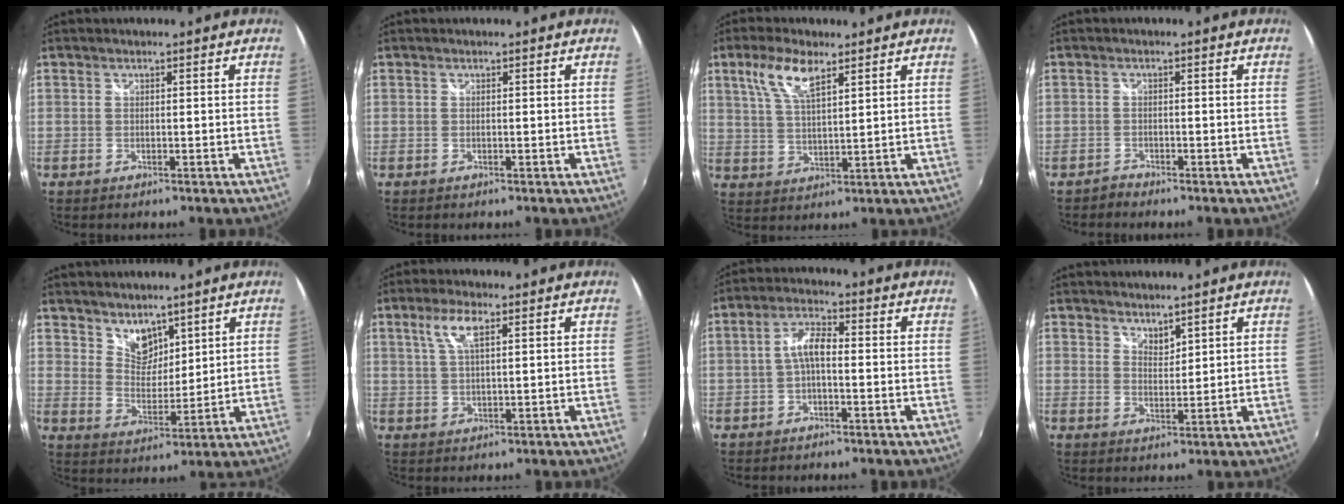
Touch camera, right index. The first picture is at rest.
{"total": 0.0}
{"total": 7.7, "force": [4.3, 2.6, 5.8], "torque": [-0.114, 0.009, 0.087]}
{"total": 1.3, "force": [-1.2, 0.3, -0.3], "torque": [0.004, 0.002, -0.024]}
{"total": 6.5, "force": [5.0, 3.6, 2.0], "torque": [-0.019, 0.003, 0.093]}
{"total": 4.8, "force": [2.2, 1.3, 4.1], "torque": [-0.081, 0.006, 0.043]}
{"total": 4.6, "force": [-0.9, 1.7, 4.2], "torque": [-0.084, 0.015, -0.018]}
{"total": 2.8, "force": [2.6, 0.9, 0.7], "torque": [-0.008, 0.001, 0.046]}